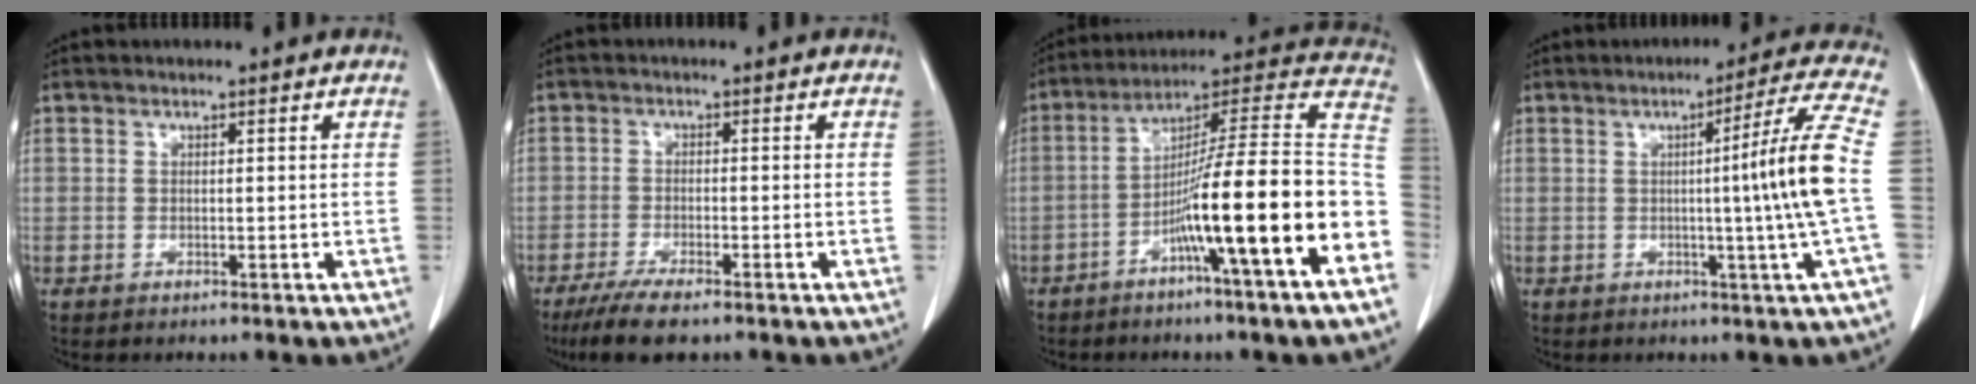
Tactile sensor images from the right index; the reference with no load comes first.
{"total": 6.2, "force": [-4.5, 1.3, 4.0], "torque": [-0.074, -0.014, -0.077]}
{"total": 20.7, "force": [-7.3, -0.8, 19.3], "torque": [-0.250, 0.012, -0.124]}
{"total": 10.6, "force": [-0.4, -3.0, 10.2], "torque": [-0.138, -0.007, -0.002]}